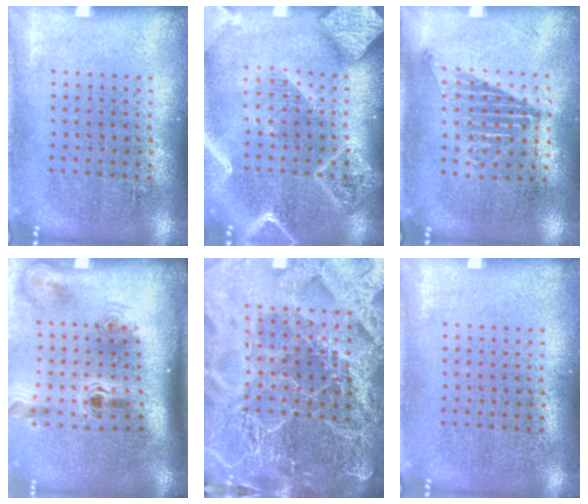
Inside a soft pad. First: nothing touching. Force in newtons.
{"total": 2.8, "press": 2.8, "slide": 0.3}
{"total": 1.1, "press": 1.0, "slide": 0.5}
{"total": 2.3, "press": 1.4, "slide": 1.8}
{"total": 6.2, "press": 5.3, "slide": 3.1}
{"total": 0.0}